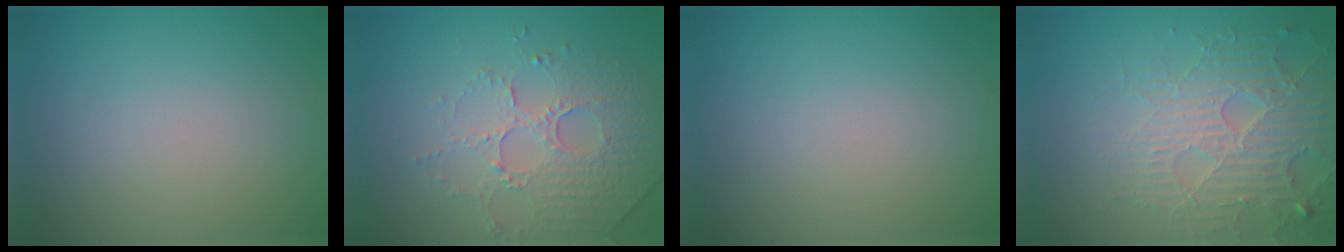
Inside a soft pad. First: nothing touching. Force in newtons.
{"total": 5.0, "press": 3.4, "slide": 3.6}
{"total": 0.0}
{"total": 4.6, "press": 4.4, "slide": 1.4}